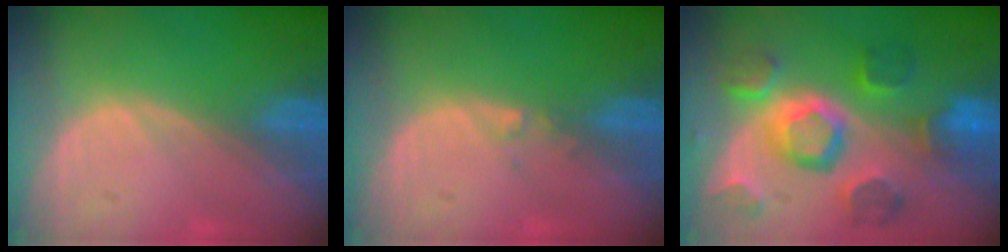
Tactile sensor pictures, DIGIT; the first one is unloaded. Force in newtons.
{"total": 0.7, "press": 0.6, "slide": 0.4}
{"total": 11.2, "press": 10.0, "slide": 5.1}